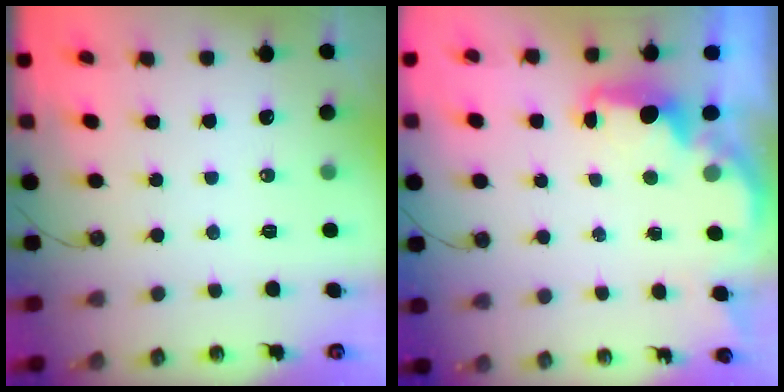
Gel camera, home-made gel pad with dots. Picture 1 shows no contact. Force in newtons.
{"total": 2.3, "press": 2.1, "slide": 0.7}